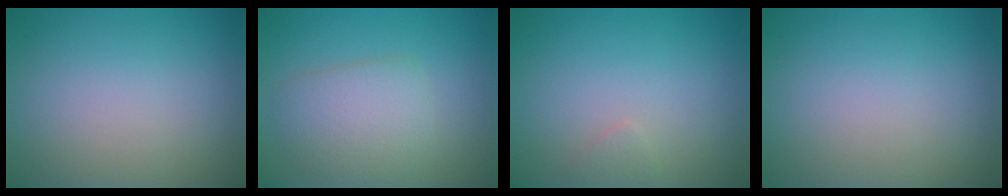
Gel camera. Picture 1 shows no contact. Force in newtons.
{"total": 3.8, "press": 3.8, "slide": 0.2}
{"total": 0.7, "press": 0.7, "slide": 0.0}
{"total": 0.0}